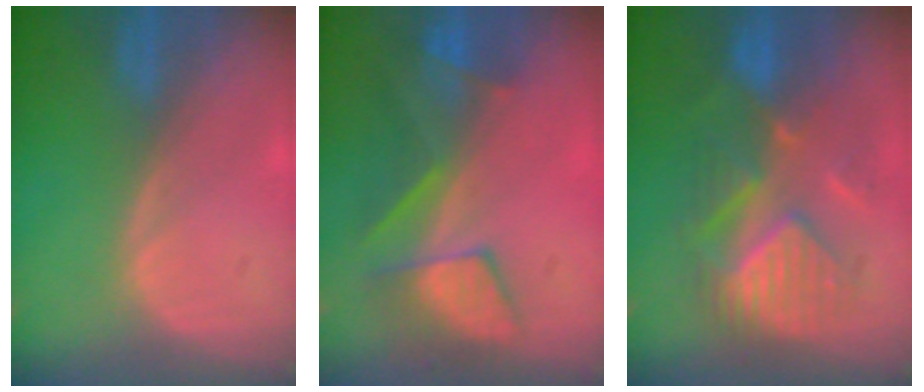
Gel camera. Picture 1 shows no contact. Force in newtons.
{"total": 8.0, "press": 7.4, "slide": 3.2}
{"total": 9.4, "press": 9.3, "slide": 1.6}